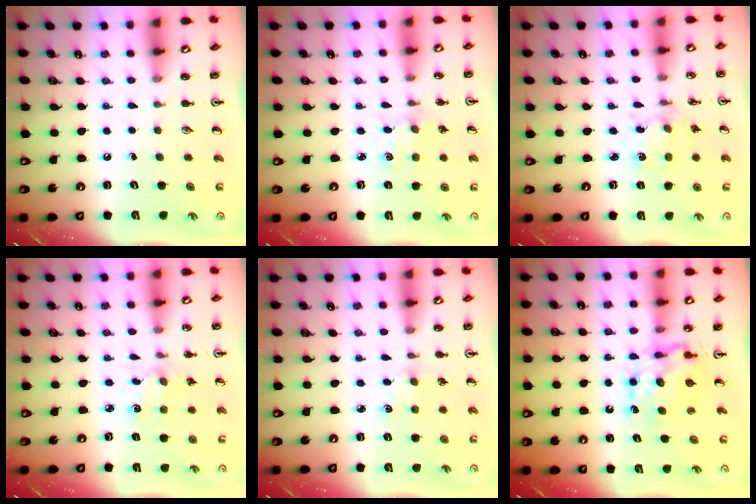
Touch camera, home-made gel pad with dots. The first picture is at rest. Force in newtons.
{"total": 1.0, "press": 1.0, "slide": 0.2}
{"total": 2.7, "press": 2.7, "slide": 0.3}
{"total": 1.9, "press": 1.9, "slide": 0.4}
{"total": 1.4, "press": 1.3, "slide": 0.3}
{"total": 7.1, "press": 7.1, "slide": 0.3}